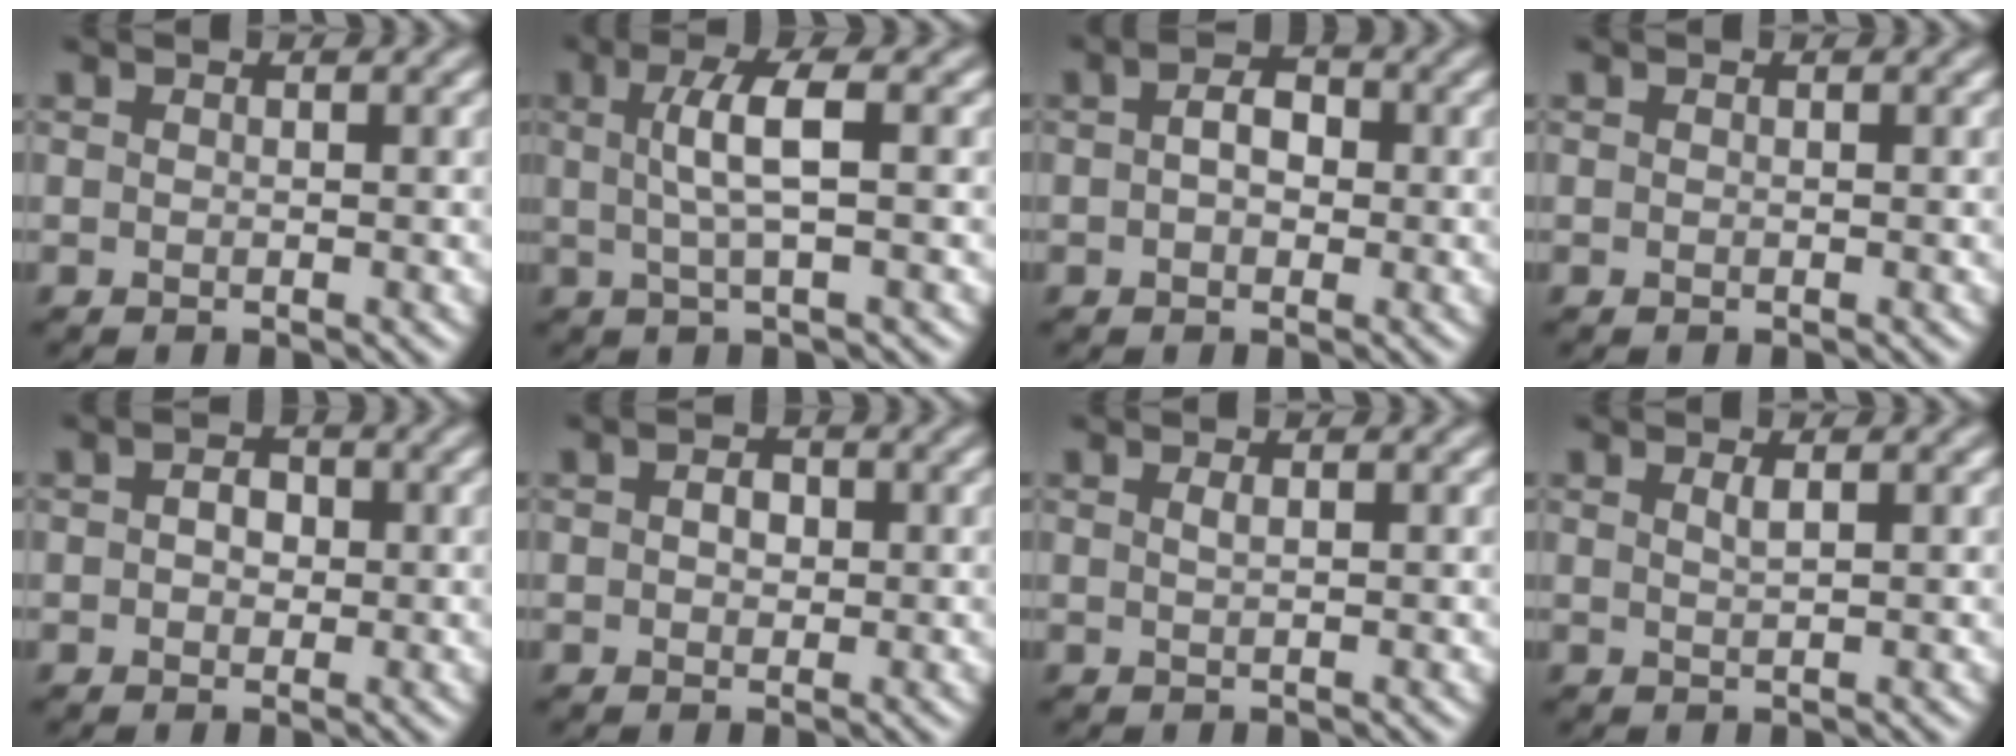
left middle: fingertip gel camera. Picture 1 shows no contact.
{"total": 4.0, "force": [0.6, 0.9, 3.8], "torque": [-0.074, 0.005, 0.009]}
{"total": 3.1, "force": [0.4, 2.1, 2.3], "torque": [-0.030, 0.007, -0.007]}
{"total": 0.0}
{"total": 2.4, "force": [0.4, 1.7, 1.5], "torque": [-0.018, 0.006, -0.009]}
{"total": 1.9, "force": [0.2, 1.3, 1.3], "torque": [-0.019, 0.000, 0.001]}
{"total": 0.8, "force": [0.3, 0.3, 0.7], "torque": [-0.008, 0.003, 0.004]}
{"total": 1.1, "force": [0.5, 0.3, 0.9], "torque": [-0.011, 0.002, 0.007]}